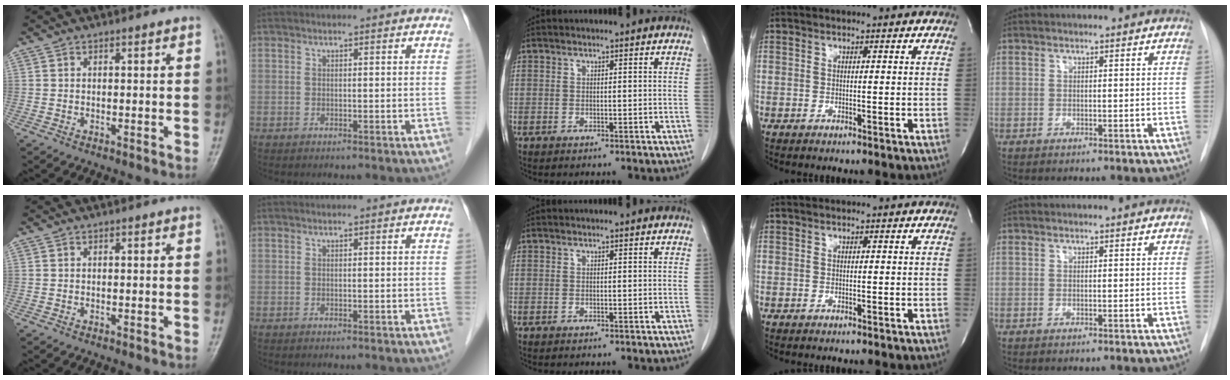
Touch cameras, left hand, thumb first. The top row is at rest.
{}